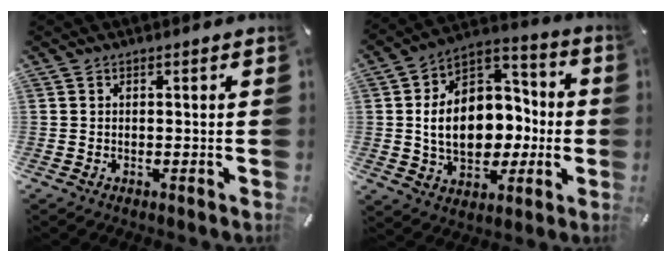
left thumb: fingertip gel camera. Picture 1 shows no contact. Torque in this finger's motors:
{"motor_torque": [0.37, 1.25, 2.00, -0.50, 0.48]}